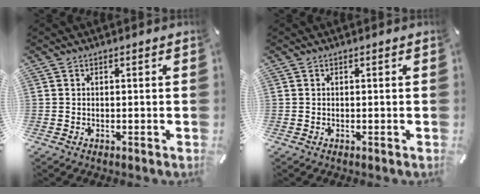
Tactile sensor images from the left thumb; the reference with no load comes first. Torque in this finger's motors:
{"motor_torque": [-0.05, -0.04, 0.00, 0.00, 0.00]}